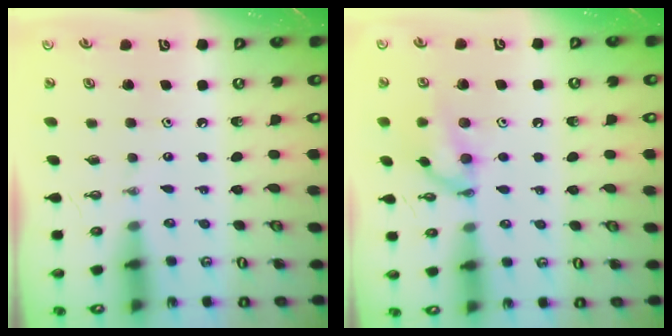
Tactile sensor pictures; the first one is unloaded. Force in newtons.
{"total": 11.7, "press": 11.6, "slide": 0.5}